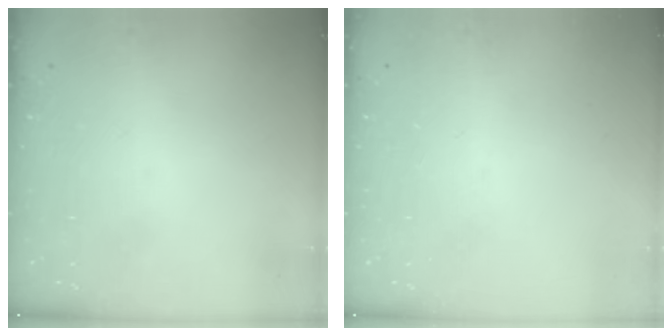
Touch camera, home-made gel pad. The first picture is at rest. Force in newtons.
{"total": 0.0}